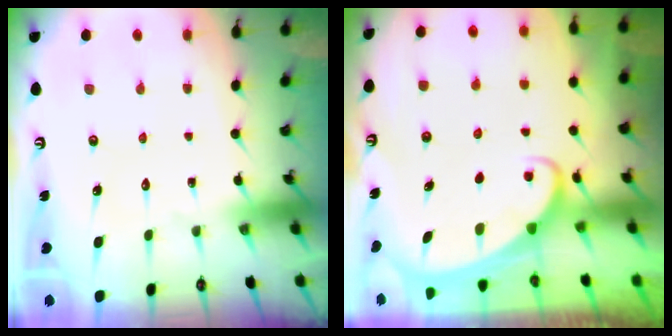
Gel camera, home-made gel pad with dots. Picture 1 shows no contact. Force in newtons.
{"total": 2.3, "press": 2.3, "slide": 0.3}